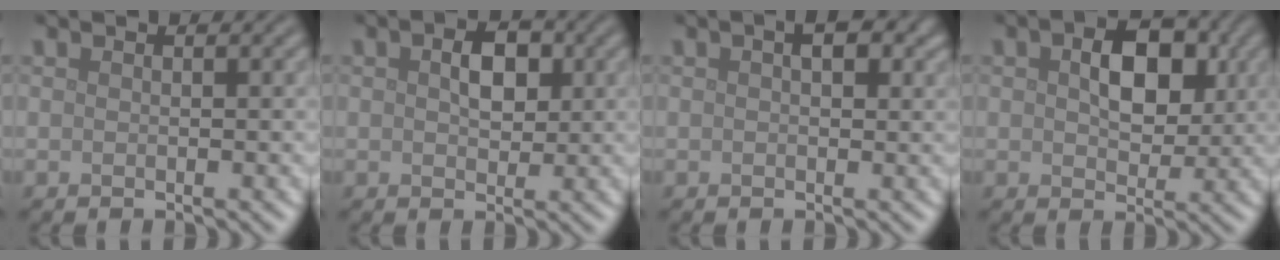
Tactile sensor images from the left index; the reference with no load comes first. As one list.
[{"total": 3.1, "force": [0.6, 2.0, 2.3], "torque": [-0.041, 0.002, 0.009]}, {"total": 2.1, "force": [0.7, 1.1, 1.7], "torque": [-0.019, 0.004, 0.008]}, {"total": 5.6, "force": [1.1, 3.5, 4.2], "torque": [-0.072, 0.001, 0.011]}]